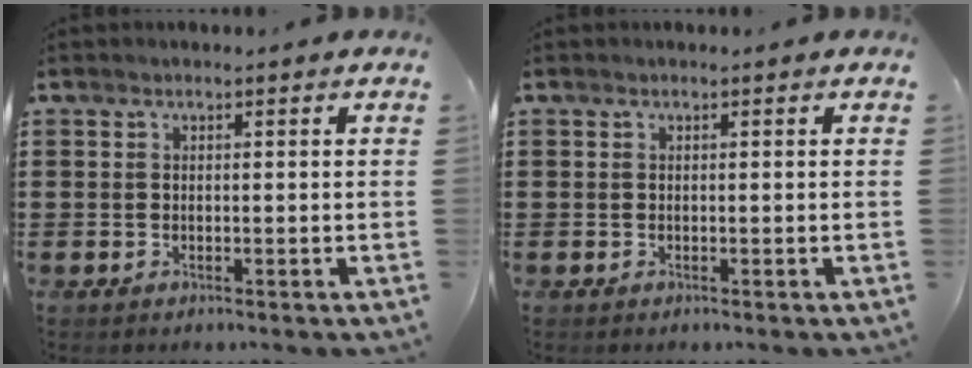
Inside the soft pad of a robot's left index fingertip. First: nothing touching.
{"total": 0.0}